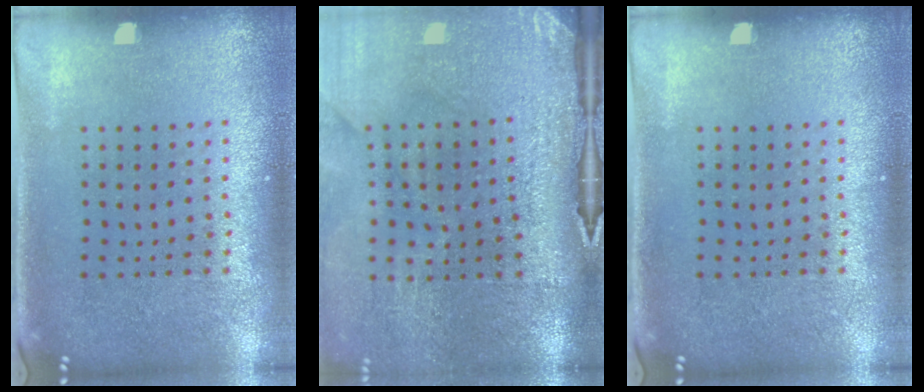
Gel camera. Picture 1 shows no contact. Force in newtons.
{"total": 4.4, "press": 3.7, "slide": 2.5}
{"total": 0.0}